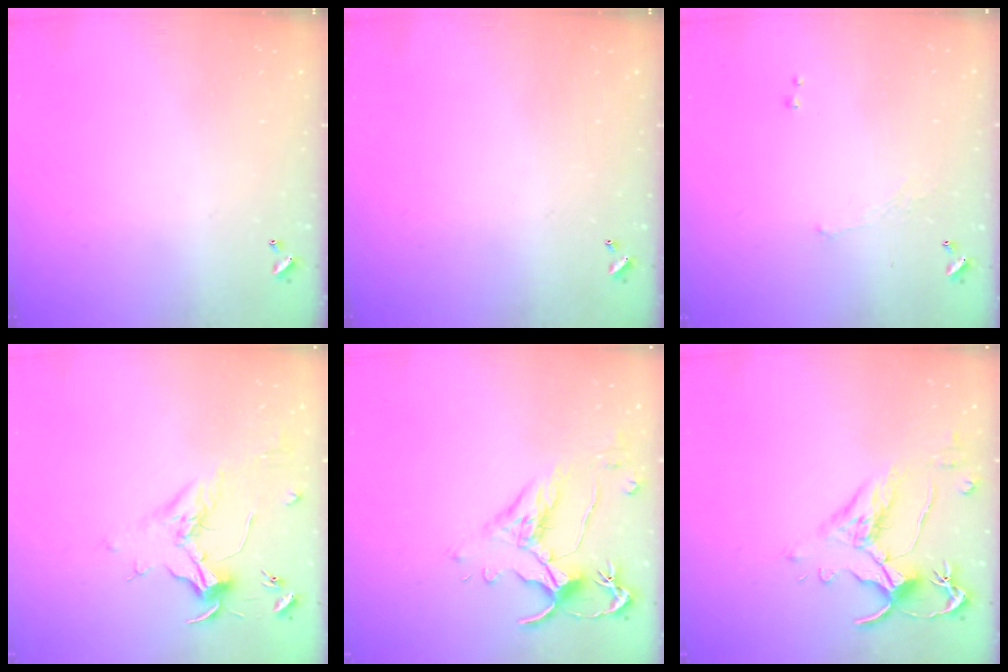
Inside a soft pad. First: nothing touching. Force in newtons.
{"total": 0.0}
{"total": 1.1, "press": 1.0, "slide": 0.6}
{"total": 2.0, "press": 1.9, "slide": 0.7}
{"total": 2.5, "press": 2.1, "slide": 1.4}
{"total": 2.5, "press": 2.1, "slide": 1.4}